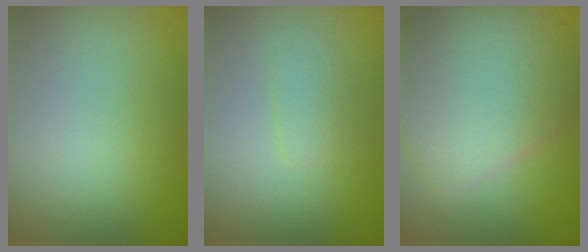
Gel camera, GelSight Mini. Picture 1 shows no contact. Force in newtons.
{"total": 1.2, "press": 1.2, "slide": 0.0}
{"total": 8.2, "press": 8.2, "slide": 0.2}